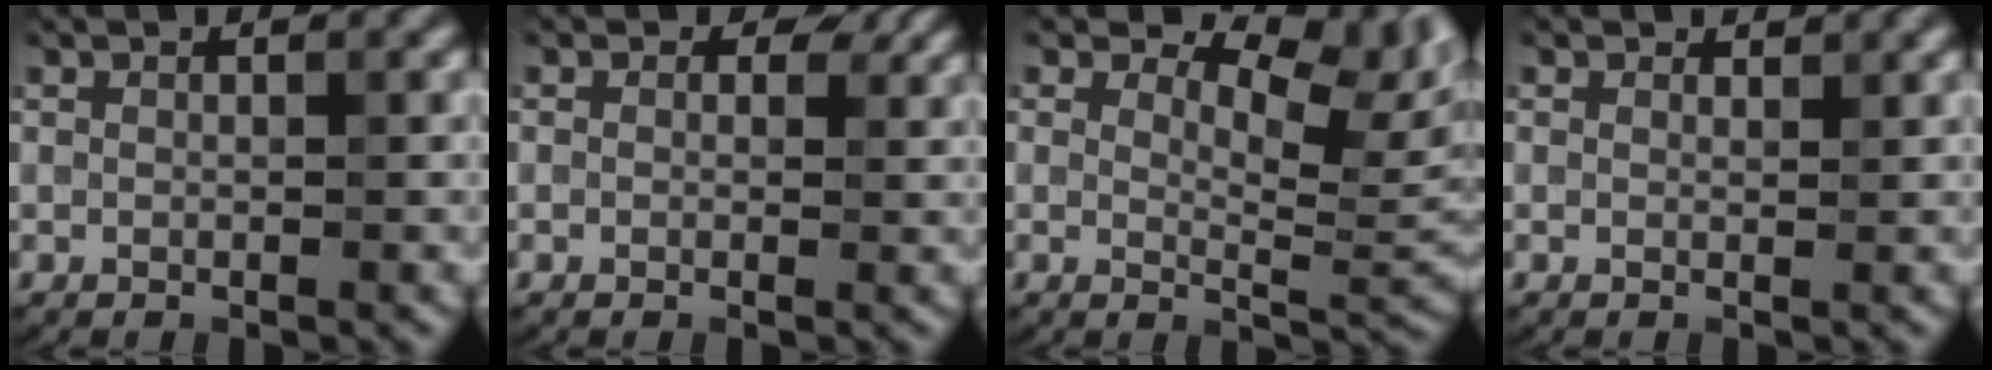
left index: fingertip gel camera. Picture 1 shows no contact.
{"total": 2.0, "force": [0.7, 1.3, 1.3], "torque": [-0.011, -0.003, 0.006]}
{"total": 8.0, "force": [4.2, 3.6, 5.7], "torque": [-0.072, 0.005, 0.058]}
{"total": 1.1, "force": [0.9, 0.5, 0.3], "torque": [-0.005, -0.002, 0.009]}